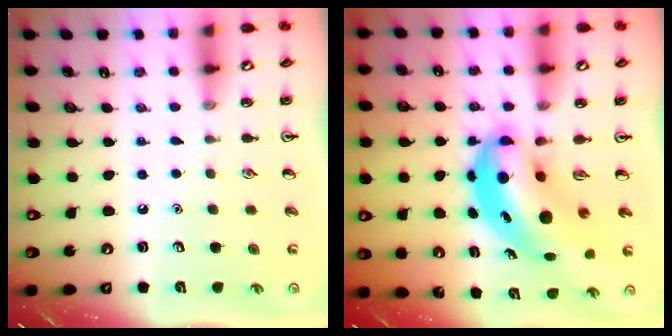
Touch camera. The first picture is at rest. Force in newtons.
{"total": 8.2, "press": 8.0, "slide": 1.7}